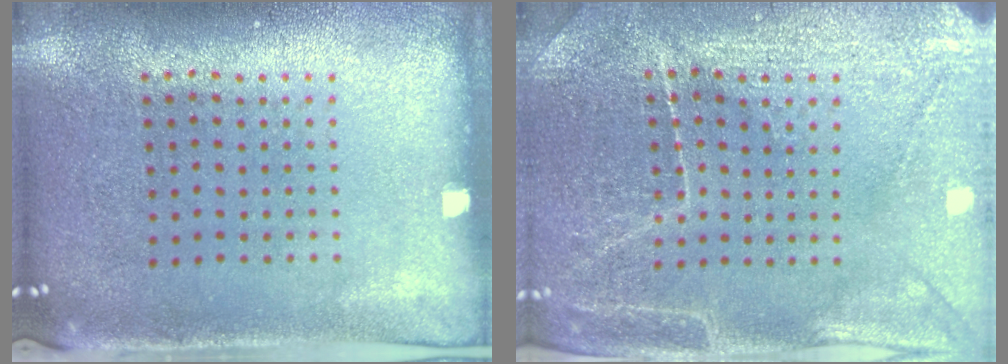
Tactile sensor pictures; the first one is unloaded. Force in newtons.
{"total": 3.6, "press": 3.5, "slide": 0.7}